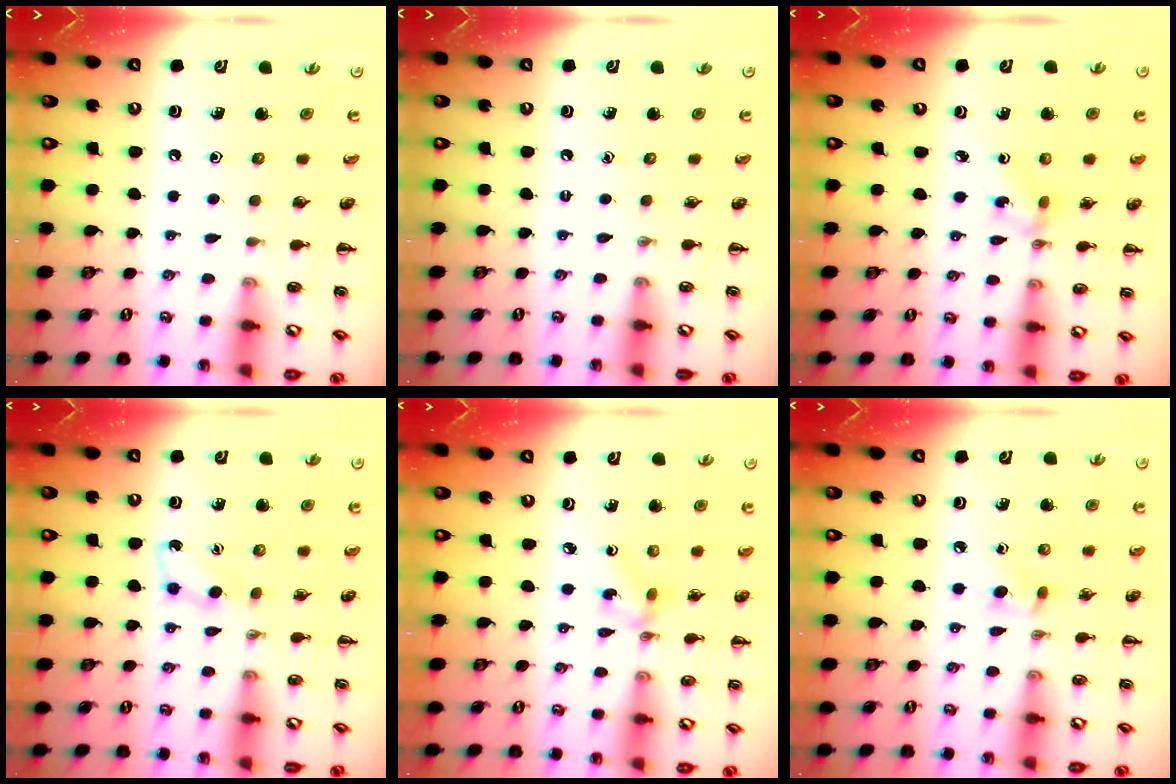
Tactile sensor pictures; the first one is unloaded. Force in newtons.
{"total": 0.0}
{"total": 1.4, "press": 1.3, "slide": 0.6}
{"total": 3.5, "press": 3.3, "slide": 1.2}
{"total": 2.4, "press": 2.4, "slide": 0.6}
{"total": 3.9, "press": 3.7, "slide": 1.2}